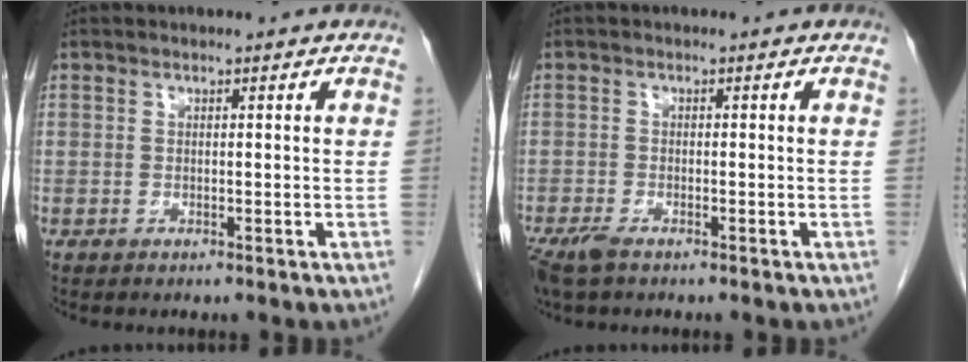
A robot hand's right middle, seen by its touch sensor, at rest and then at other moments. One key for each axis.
{"total": 3.8, "fx": -2.7, "fy": 1.1, "fz": 2.4, "tx": -0.052, "ty": -0.011, "tz": -0.046}